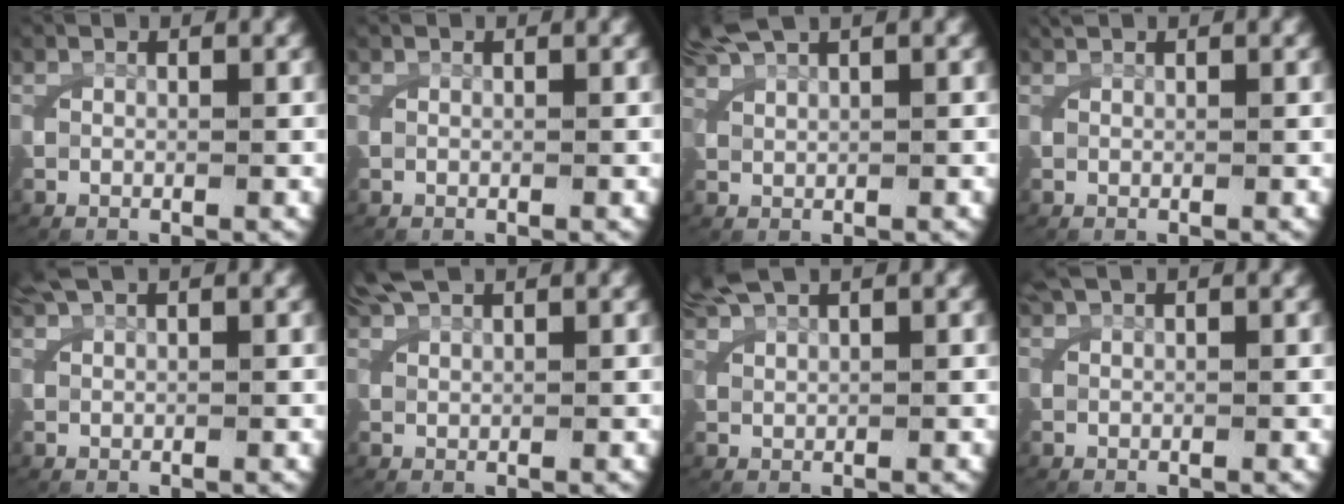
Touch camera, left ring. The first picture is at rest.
{"total": 0.0}
{"total": 2.7, "force": [2.4, 0.2, 1.2], "torque": [-0.029, 0.009, 0.047]}
{"total": 0.6, "force": [0.6, -0.2, 0.1], "torque": [-0.005, 0.003, 0.012]}
{"total": 1.6, "force": [1.4, 0.1, 0.8], "torque": [-0.020, 0.008, 0.028]}
{"total": 1.8, "force": [1.6, -0.3, 0.6], "torque": [-0.013, 0.005, 0.036]}
{"total": 2.3, "force": [2.1, 0.1, 1.0], "torque": [-0.025, 0.009, 0.042]}
{"total": 1.3, "force": [1.1, 0.1, 0.6], "torque": [-0.016, 0.009, 0.019]}